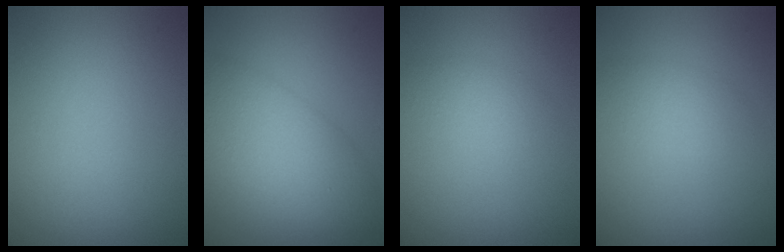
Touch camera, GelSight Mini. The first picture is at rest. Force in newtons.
{"total": 7.5, "press": 7.5, "slide": 0.5}
{"total": 1.8, "press": 1.8, "slide": 0.1}
{"total": 2.2, "press": 2.2, "slide": 0.1}